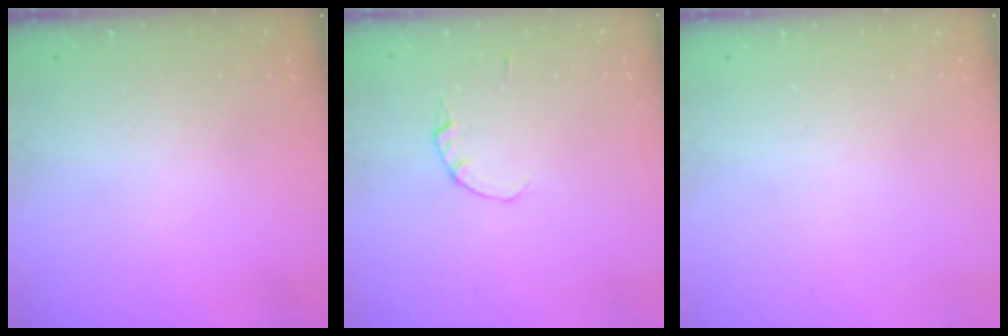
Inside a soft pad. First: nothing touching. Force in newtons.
{"total": 1.4, "press": 1.3, "slide": 0.3}
{"total": 0.0}